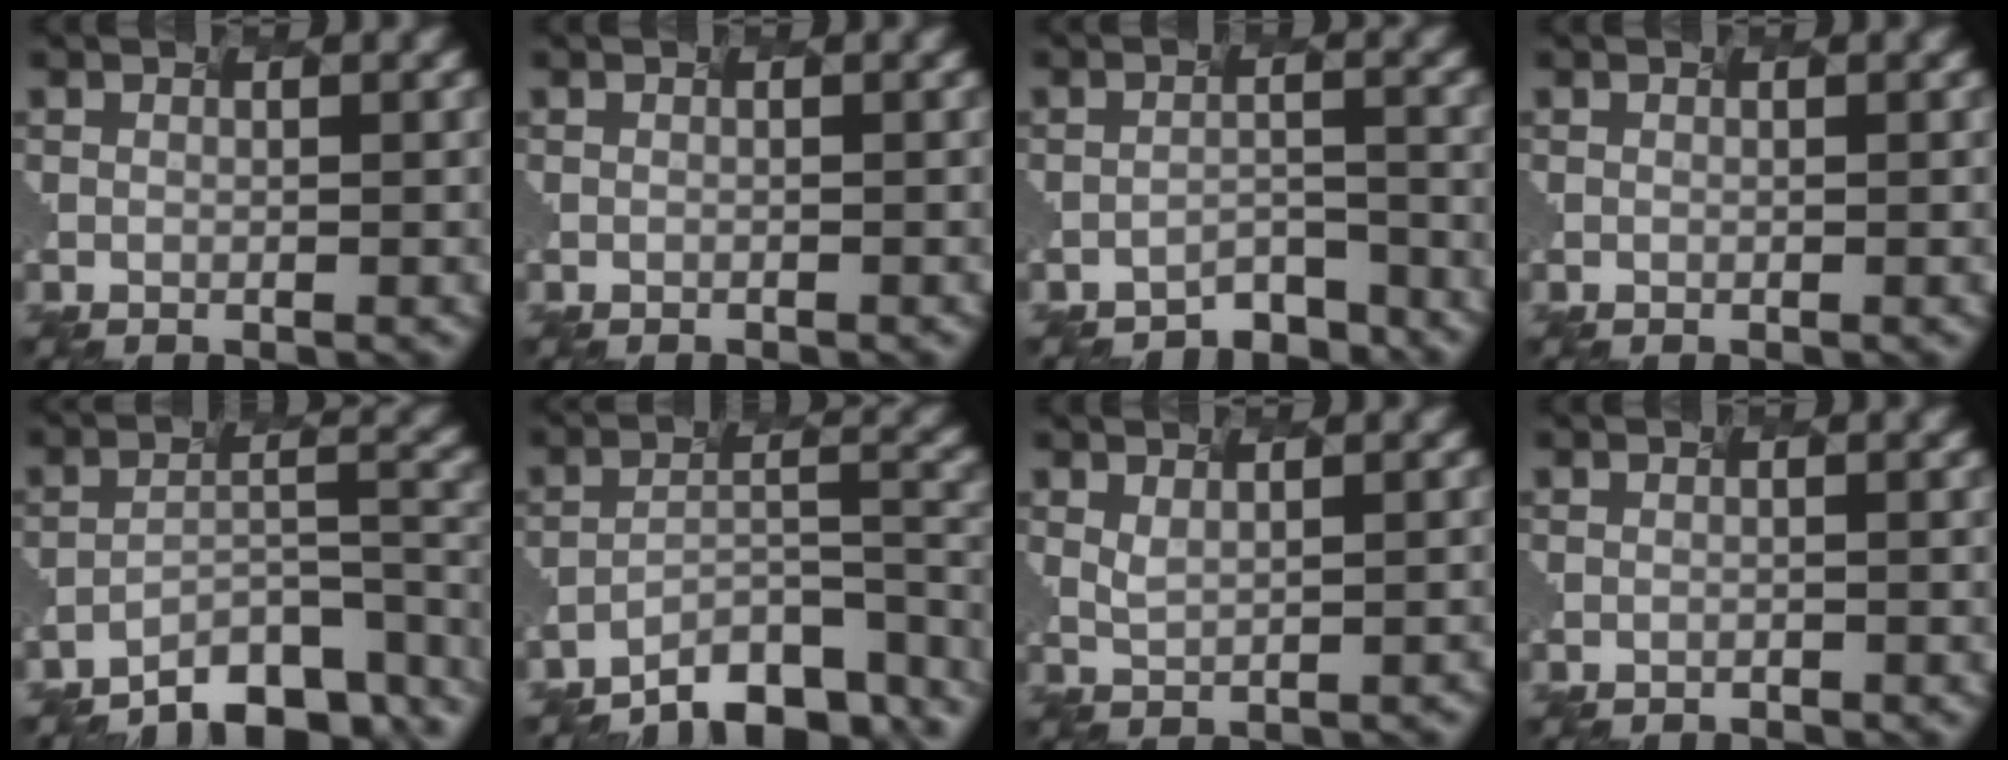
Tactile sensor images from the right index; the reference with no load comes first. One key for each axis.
{"total": 0.0}
{"total": 4.6, "fx": -4.6, "fy": -0.3, "fz": -0.5, "tx": -0.014, "ty": -0.007, "tz": -0.041}
{"total": 0.0}
{"total": 7.4, "fx": -6.8, "fy": 0.9, "fz": 2.7, "tx": -0.056, "ty": -0.007, "tz": -0.091}
{"total": 8.2, "fx": -7.6, "fy": 0.9, "fz": 2.8, "tx": -0.057, "ty": -0.007, "tz": -0.103}
{"total": 0.5, "fx": 0.4, "fy": 0.0, "fz": 0.3, "tx": -0.026, "ty": -0.009, "tz": 0.031}
{"total": 0.8, "fx": -0.8, "fy": -0.2, "fz": -0.1, "tx": 0.006, "ty": -0.002, "tz": 0.002}